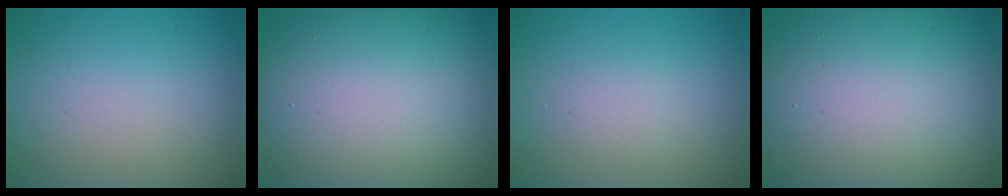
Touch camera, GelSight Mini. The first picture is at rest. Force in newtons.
{"total": 15.9, "press": 15.8, "slide": 1.3}
{"total": 1.3, "press": 1.3, "slide": 0.0}
{"total": 18.0, "press": 18.0, "slide": 0.8}